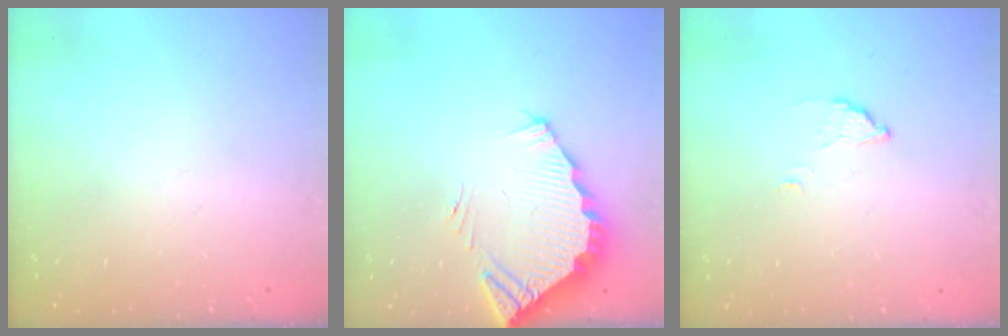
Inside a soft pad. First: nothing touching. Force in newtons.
{"total": 3.7, "press": 3.7, "slide": 0.3}
{"total": 2.2, "press": 2.2, "slide": 0.1}